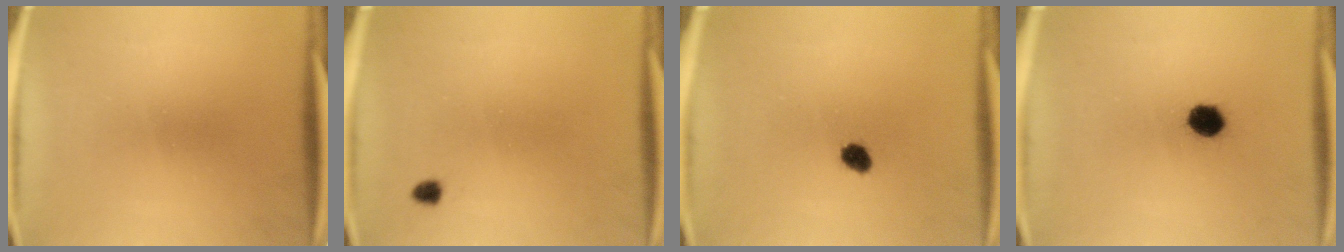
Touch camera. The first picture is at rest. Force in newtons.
{"total": 1.2}
{"total": 2.8}
{"total": 4.7}